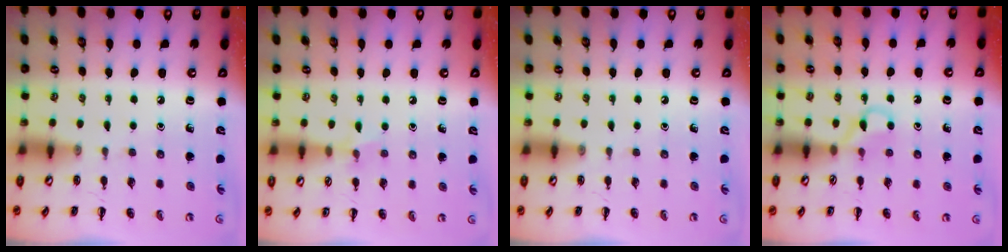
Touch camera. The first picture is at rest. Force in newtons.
{"total": 5.4, "press": 5.1, "slide": 1.8}
{"total": 0.0}
{"total": 3.0, "press": 2.9, "slide": 1.0}